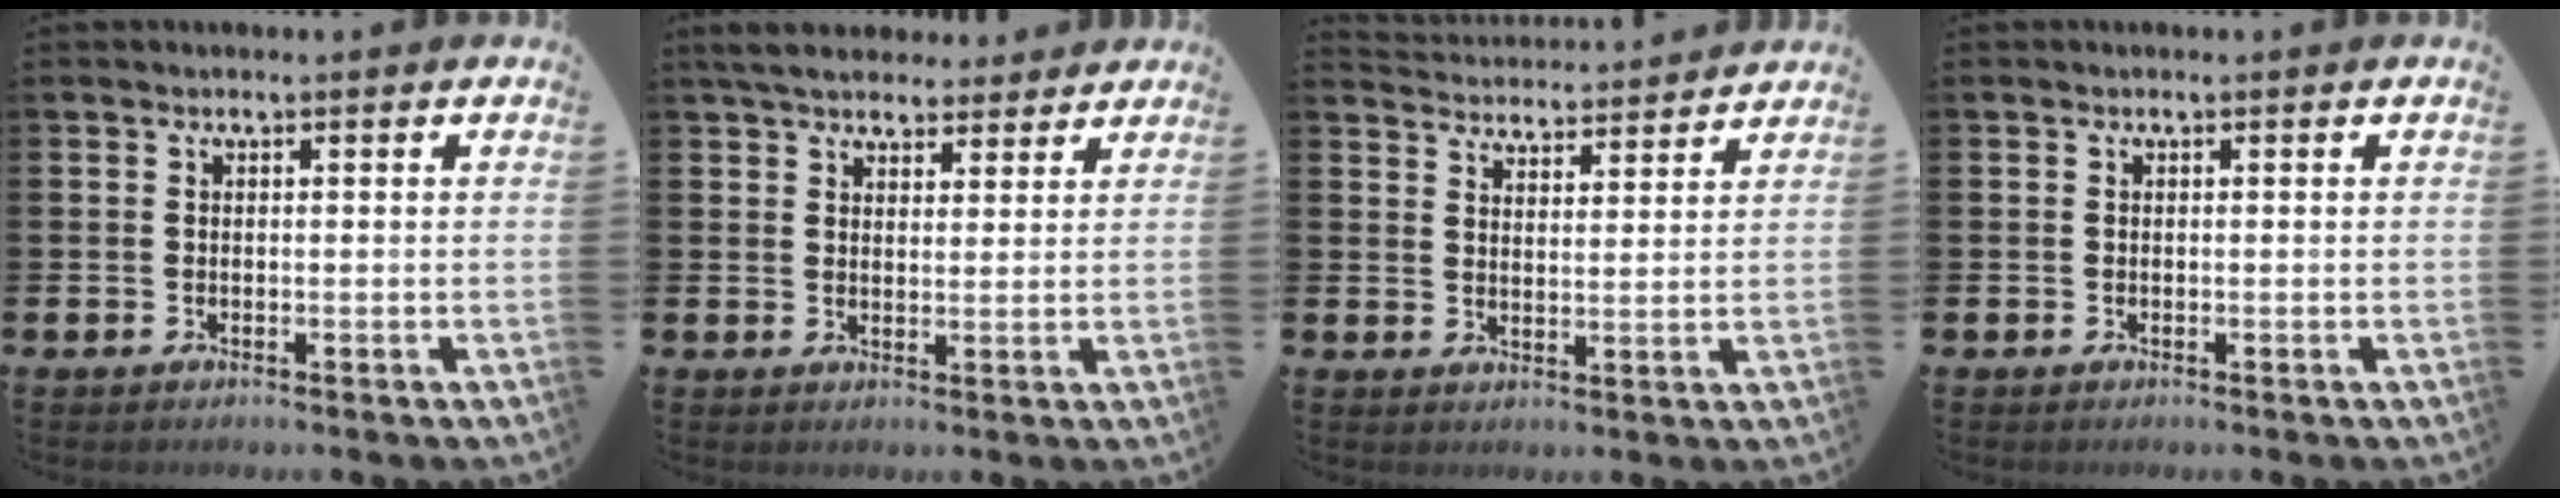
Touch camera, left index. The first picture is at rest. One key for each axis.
{"total": 5.2, "fx": 4.9, "fy": 1.6, "fz": 1.0, "tx": -0.033, "ty": -0.016, "tz": 0.089}
{"total": 4.4, "fx": 4.4, "fy": 0.2, "fz": -0.4, "tx": -0.005, "ty": -0.037, "tz": 0.076}
{"total": 0.0}